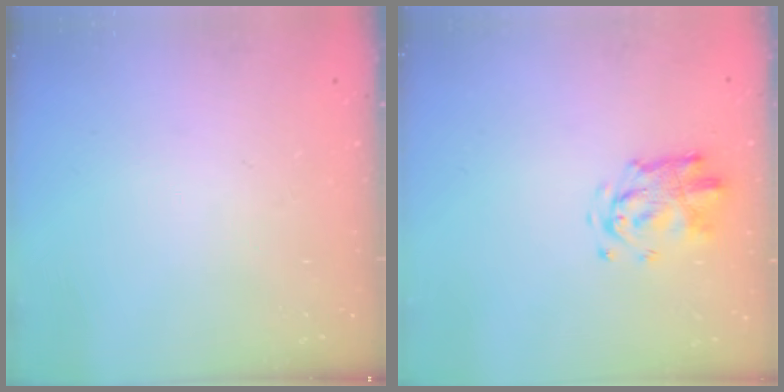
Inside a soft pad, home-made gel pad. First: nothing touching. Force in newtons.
{"total": 3.5, "press": 3.5, "slide": 0.3}